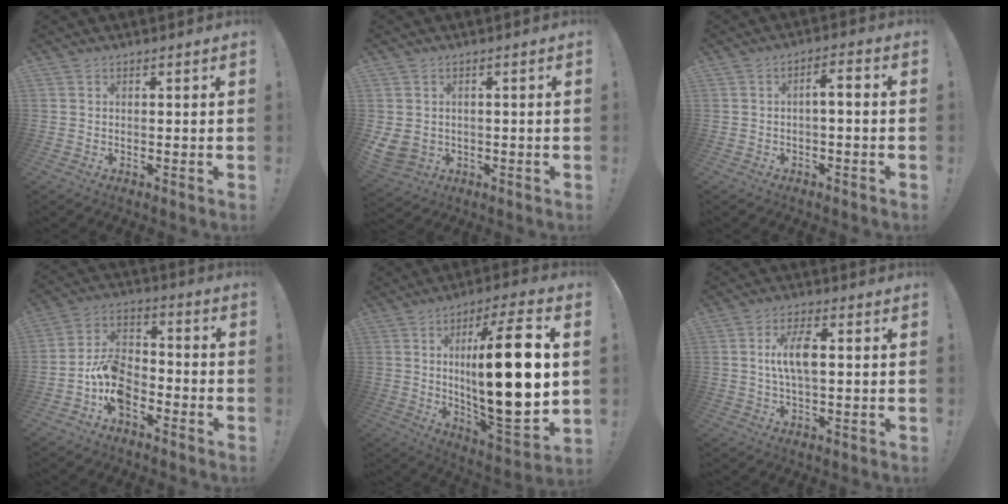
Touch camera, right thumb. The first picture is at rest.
{"total": 4.5, "force": [0.3, 3.9, 2.1], "torque": [-0.046, -0.011, 0.006]}
{"total": 3.8, "force": [-1.5, 1.0, 3.3], "torque": [-0.057, 0.010, -0.030]}
{"total": 11.3, "force": [-6.2, 7.1, 6.3], "torque": [-0.123, 0.037, -0.111]}
{"total": 24.7, "force": [2.6, 6.6, 23.6], "torque": [-0.390, -0.021, 0.033]}
{"total": 8.2, "force": [1.0, 3.3, 7.5], "torque": [-0.136, 0.005, 0.012]}